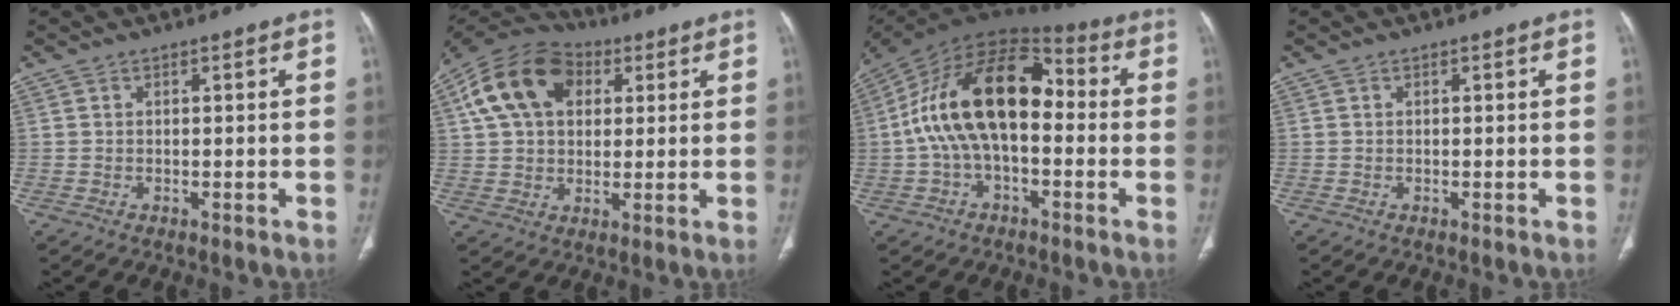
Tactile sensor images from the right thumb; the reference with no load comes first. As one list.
[{"total": 16.5, "force": [5.2, 11.4, 10.8], "torque": [-0.189, 0.015, 0.083]}, {"total": 19.7, "force": [-0.2, 10.9, 16.4], "torque": [-0.287, 0.051, -0.011]}, {"total": 0.0}]